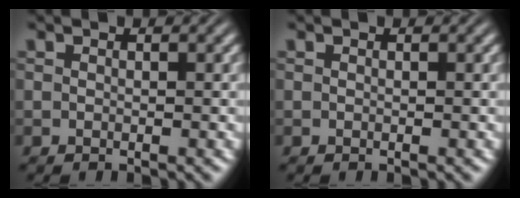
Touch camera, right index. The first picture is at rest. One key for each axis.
{"total": 0.0}